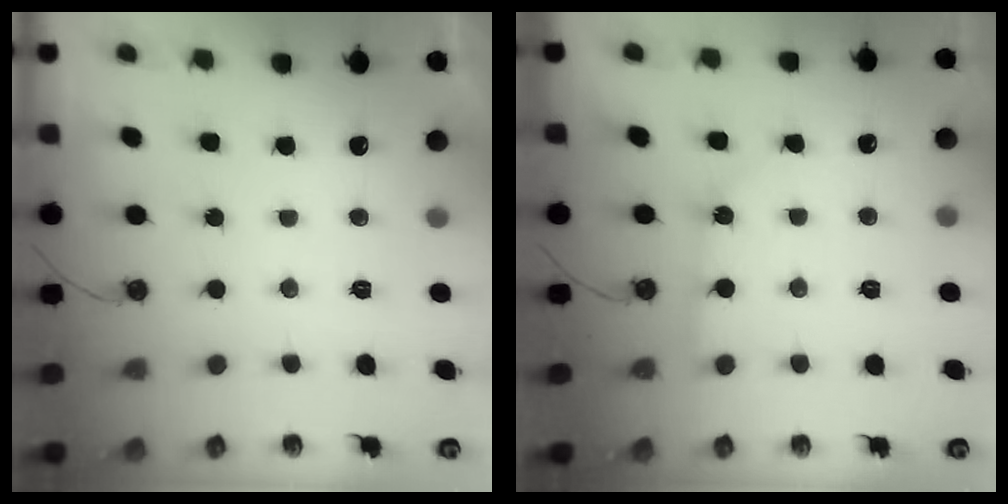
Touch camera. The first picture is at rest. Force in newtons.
{"total": 2.5, "press": 2.5, "slide": 0.3}